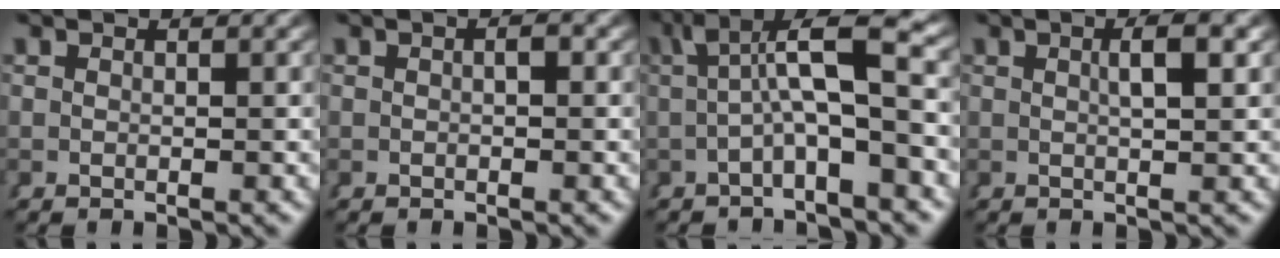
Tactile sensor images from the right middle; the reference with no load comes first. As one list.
[{"total": 0.7, "force": [0.0, 0.3, 0.7], "torque": [-0.008, 0.003, -0.002]}, {"total": 7.3, "force": [1.1, 2.2, 6.8], "torque": [-0.099, 0.017, 0.016]}, {"total": 2.3, "force": [0.6, -0.3, 2.2], "torque": [-0.024, 0.003, 0.012]}]